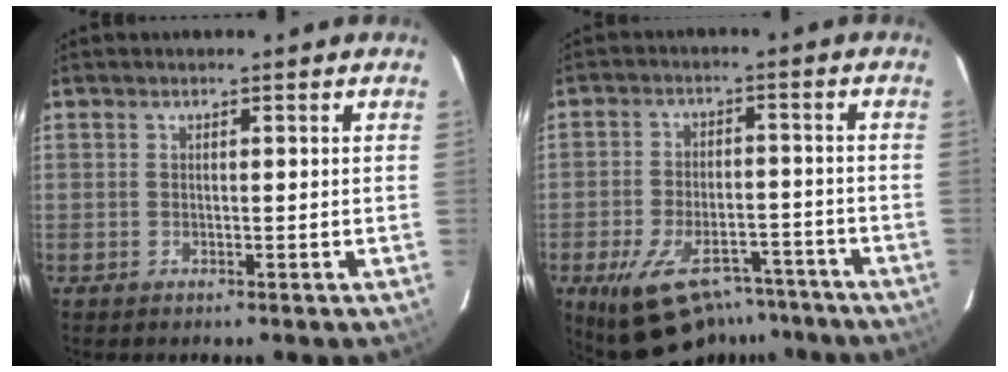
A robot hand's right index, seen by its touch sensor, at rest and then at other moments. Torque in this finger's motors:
{"motor_torque": [1.30, -0.83, 0.63, 0.11]}